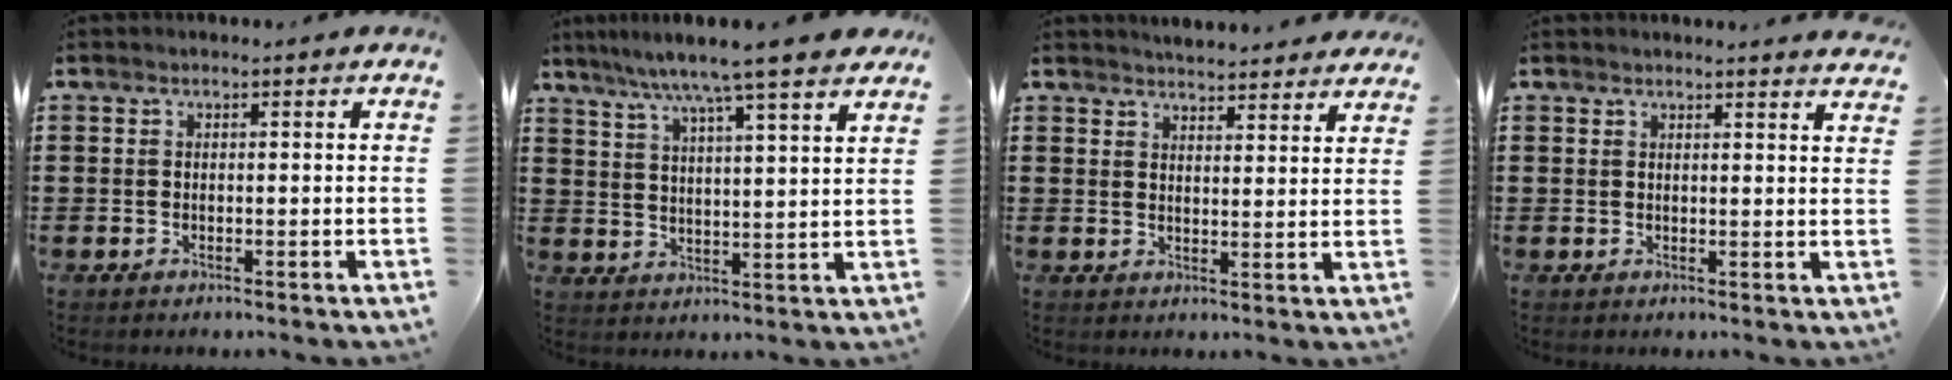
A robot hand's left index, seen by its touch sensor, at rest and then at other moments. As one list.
[{"total": 7.5, "force": [6.1, -0.8, 4.2], "torque": [-0.104, -0.029, 0.101]}, {"total": 3.6, "force": [3.6, -0.1, 0.1], "torque": [-0.012, -0.016, 0.066]}, {"total": 1.9, "force": [1.9, -0.2, 0.3], "torque": [-0.003, -0.006, 0.034]}]